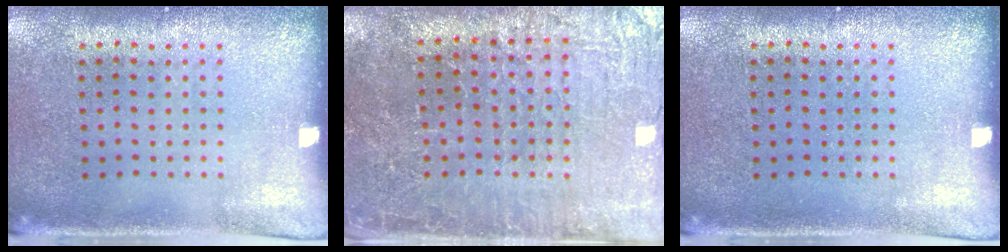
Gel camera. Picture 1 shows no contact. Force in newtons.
{"total": 3.4, "press": 3.4, "slide": 0.3}
{"total": 0.0}